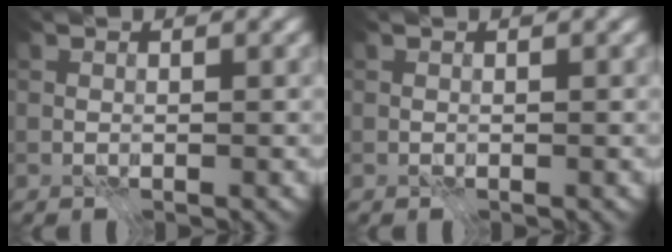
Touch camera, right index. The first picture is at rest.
{"total": 0.0}